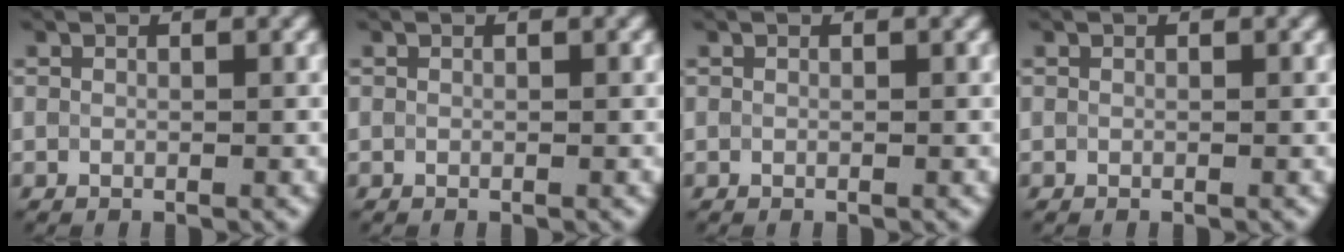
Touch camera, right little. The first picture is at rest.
{"total": 0.0}
{"total": 0.0}
{"total": 0.0}